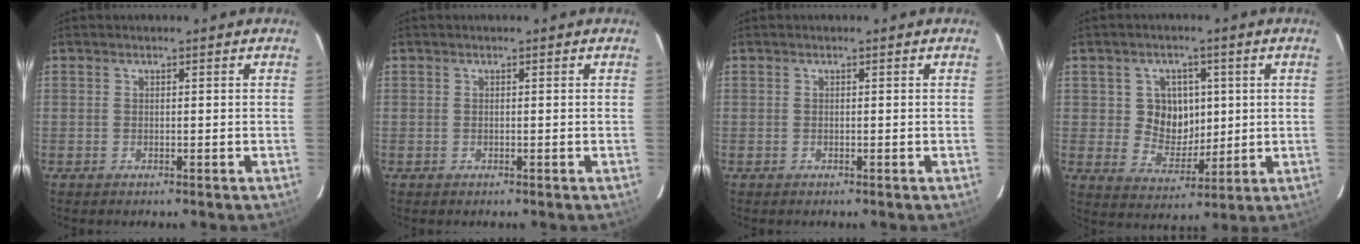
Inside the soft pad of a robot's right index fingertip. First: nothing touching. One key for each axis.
{"total": 0.0}
{"total": 0.0}
{"total": 7.8, "fx": 1.4, "fy": 7.1, "fz": 2.9, "tx": -0.056, "ty": 0.007, "tz": 0.034}